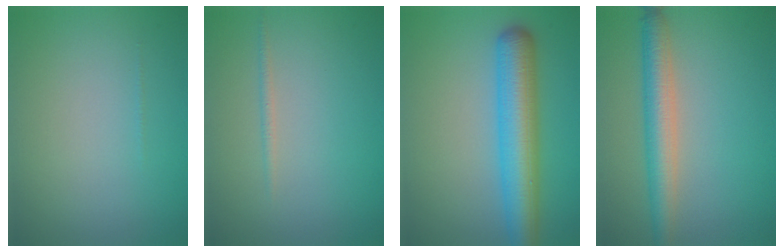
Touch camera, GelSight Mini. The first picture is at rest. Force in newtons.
{"total": 0.8, "press": 0.7, "slide": 0.1}
{"total": 6.8, "press": 6.8, "slide": 0.1}
{"total": 4.4, "press": 4.4, "slide": 0.2}